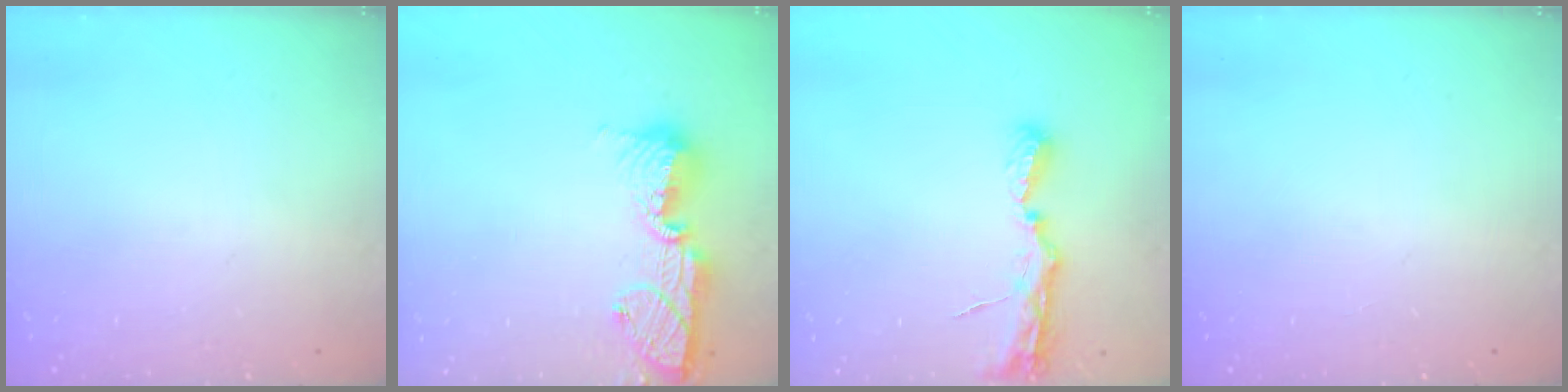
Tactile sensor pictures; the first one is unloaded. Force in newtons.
{"total": 13.9, "press": 13.8, "slide": 1.0}
{"total": 7.7, "press": 7.7, "slide": 0.8}
{"total": 0.0}